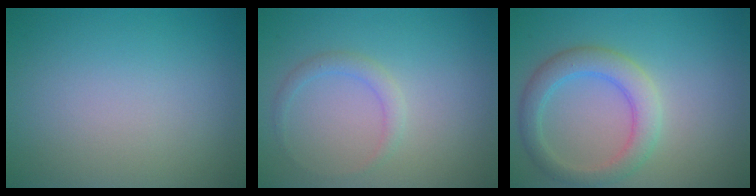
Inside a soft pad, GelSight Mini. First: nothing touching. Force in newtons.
{"total": 1.4, "press": 1.4, "slide": 0.1}
{"total": 3.9, "press": 3.8, "slide": 0.5}